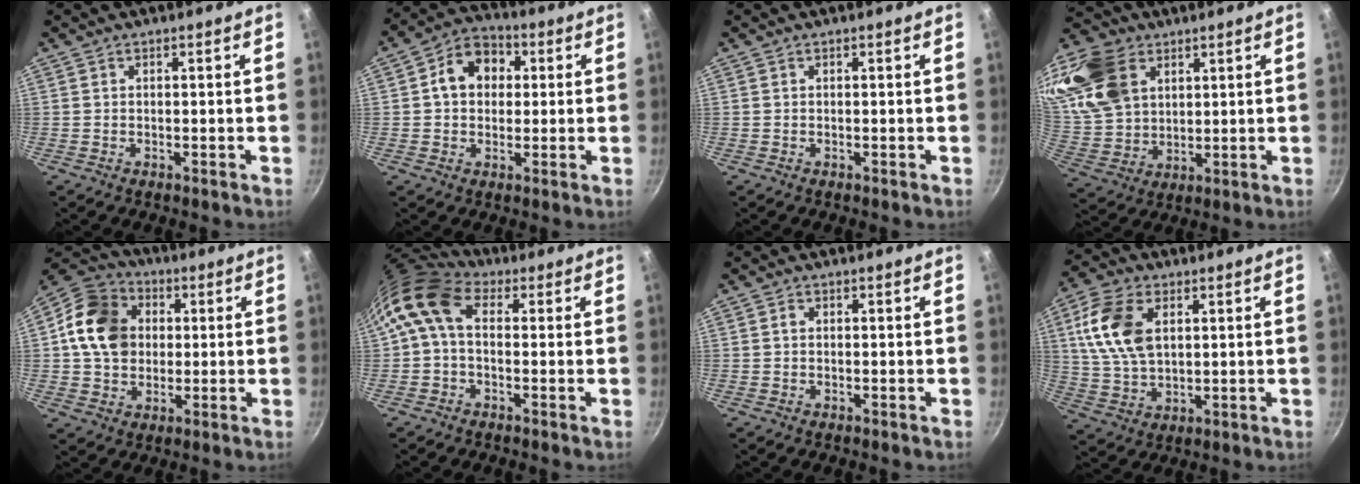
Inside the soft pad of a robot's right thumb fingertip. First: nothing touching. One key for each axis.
{"total": 9.4, "fx": 1.6, "fy": 7.5, "fz": 5.5, "tx": -0.051, "ty": 0.019, "tz": 0.010}
{"total": 0.0}
{"total": 17.5, "fx": 7.2, "fy": 12.5, "fz": 9.8, "tx": -0.184, "ty": -0.018, "tz": 0.146}
{"total": 14.8, "fx": 2.2, "fy": 12.0, "fz": 8.3, "tx": -0.124, "ty": 0.017, "tz": 0.026}
{"total": 9.7, "fx": 1.5, "fy": 6.4, "fz": 7.2, "tx": -0.133, "ty": 0.022, "tz": 0.010}
{"total": 0.7, "fx": 0.0, "fy": 0.6, "fz": 0.4, "tx": -0.005, "ty": 0.004, "tz": 0.000}
{"total": 13.0, "fx": 3.6, "fy": 8.0, "fz": 9.6, "tx": -0.175, "ty": -0.004, "tz": 0.070}